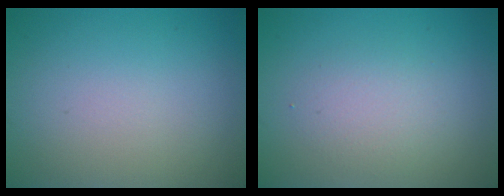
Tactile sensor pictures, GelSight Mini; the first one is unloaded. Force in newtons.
{"total": 2.2, "press": 2.1, "slide": 0.2}